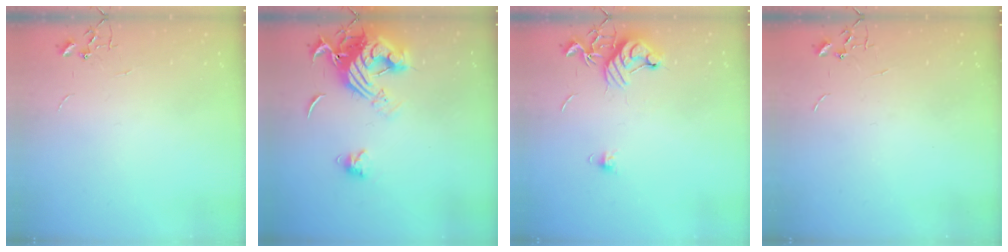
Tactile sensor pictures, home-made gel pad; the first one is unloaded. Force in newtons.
{"total": 15.5, "press": 15.4, "slide": 1.8}
{"total": 10.3, "press": 10.2, "slide": 1.2}
{"total": 0.0}